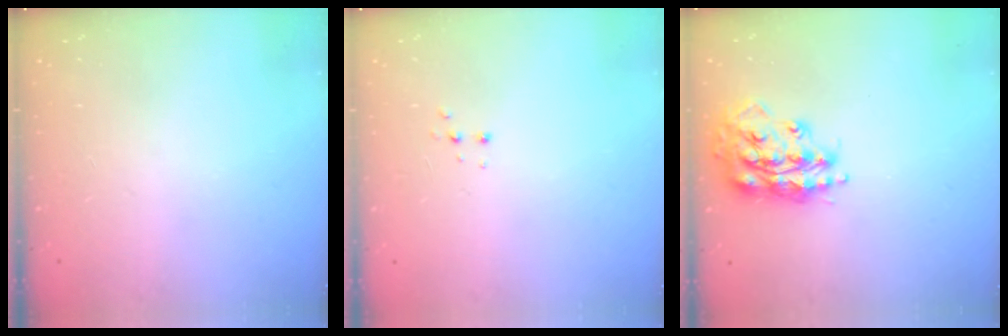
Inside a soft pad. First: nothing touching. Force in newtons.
{"total": 2.7, "press": 2.7, "slide": 0.5}
{"total": 17.0, "press": 16.9, "slide": 1.4}